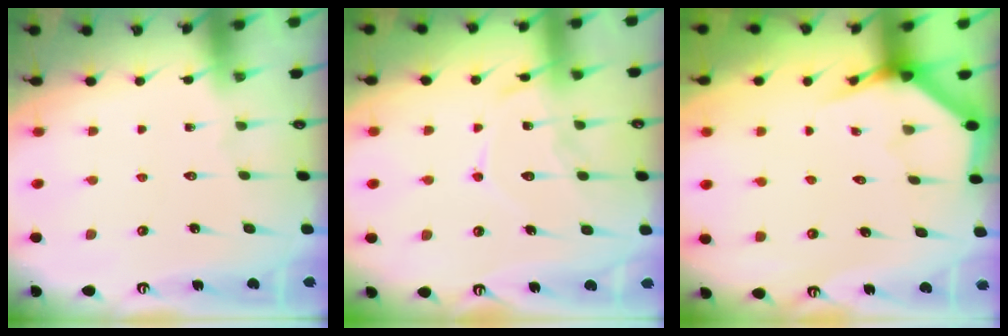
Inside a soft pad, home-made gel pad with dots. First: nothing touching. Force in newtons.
{"total": 12.9, "press": 12.9, "slide": 1.3}
{"total": 3.8, "press": 3.8, "slide": 0.2}